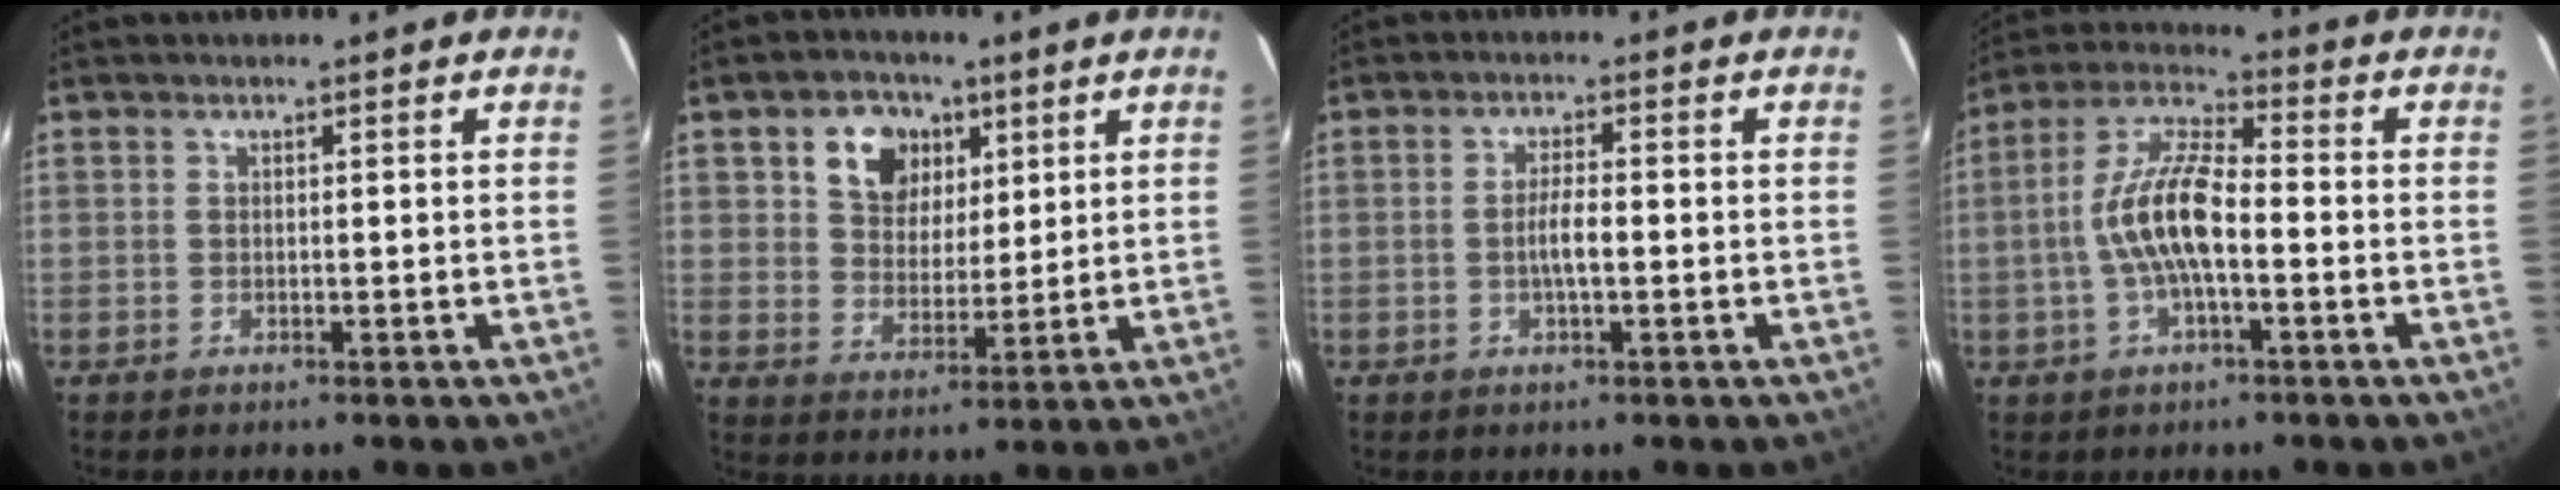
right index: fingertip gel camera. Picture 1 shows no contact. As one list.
[{"total": 9.3, "force": [4.2, 7.2, 4.2], "torque": [-0.084, 0.021, 0.078]}, {"total": 3.3, "force": [-0.7, 0.6, 3.2], "torque": [-0.059, 0.001, -0.011]}, {"total": 11.5, "force": [-2.2, 3.8, 10.6], "torque": [-0.223, 0.011, -0.045]}]